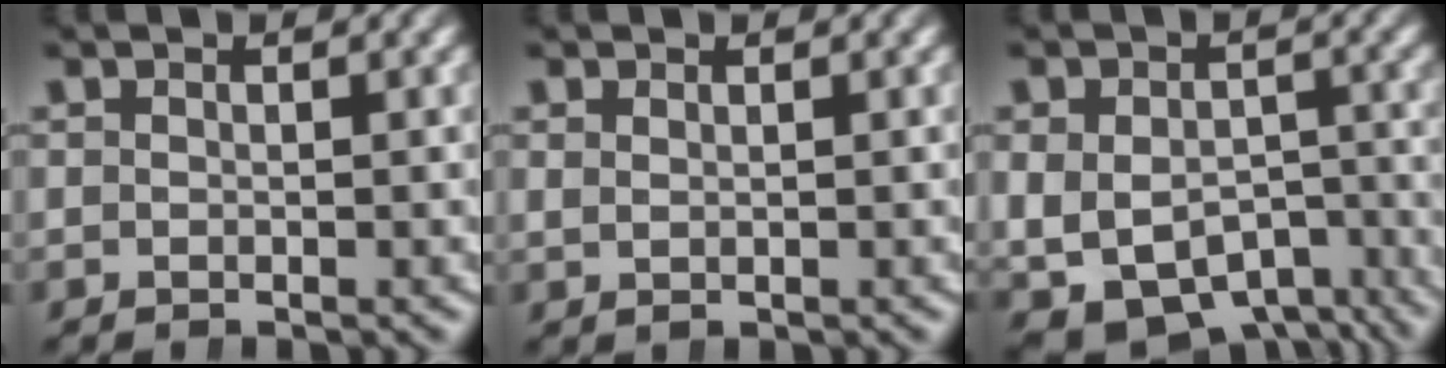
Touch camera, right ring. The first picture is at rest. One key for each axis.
{"total": 0.8, "fx": 0.6, "fy": -0.2, "fz": 0.5, "tx": -0.001, "ty": -0.002, "tz": 0.018}
{"total": 12.1, "fx": -6.1, "fy": 8.8, "fz": 5.7, "tx": -0.113, "ty": -0.056, "tz": -0.084}